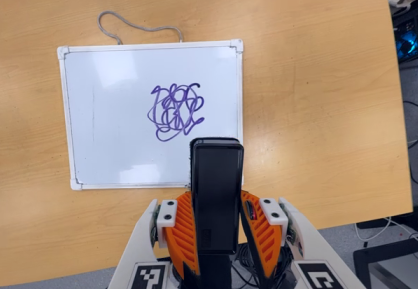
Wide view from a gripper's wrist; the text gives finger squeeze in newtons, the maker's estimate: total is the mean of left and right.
{"total": 4.1, "left": 2.5, "right": 5.6}